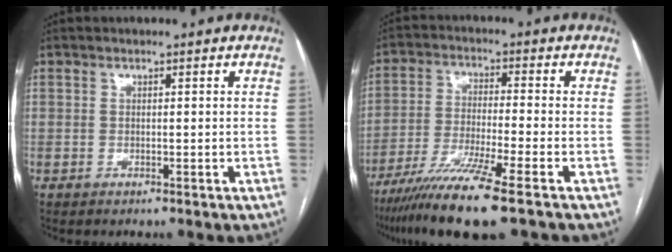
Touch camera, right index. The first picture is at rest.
{"total": 11.7, "force": [-7.9, -0.8, 8.5], "torque": [-0.163, -0.032, -0.140]}